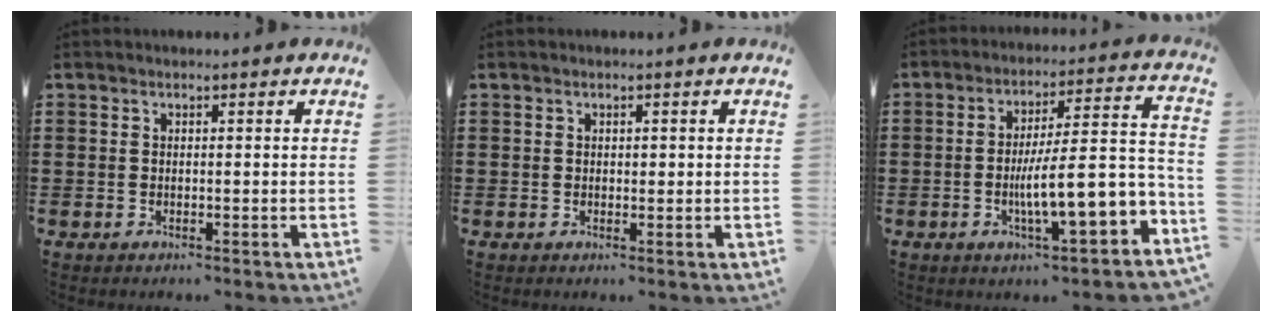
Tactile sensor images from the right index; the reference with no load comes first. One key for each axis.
{"total": 0.6, "fx": 0.2, "fy": 0.5, "fz": 0.3, "tx": -0.006, "ty": 0.004, "tz": 0.004}
{"total": 12.2, "fx": -3.7, "fy": 3.1, "fz": 11.2, "tx": -0.153, "ty": -0.017, "tz": -0.065}